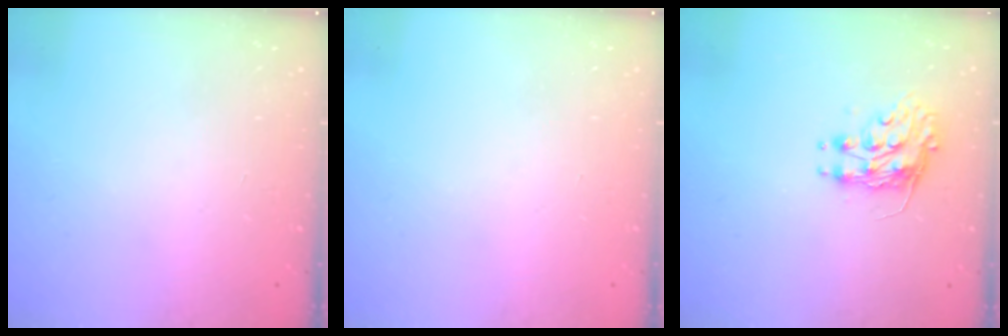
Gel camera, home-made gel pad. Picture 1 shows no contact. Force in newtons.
{"total": 0.0}
{"total": 8.3, "press": 8.3, "slide": 0.1}